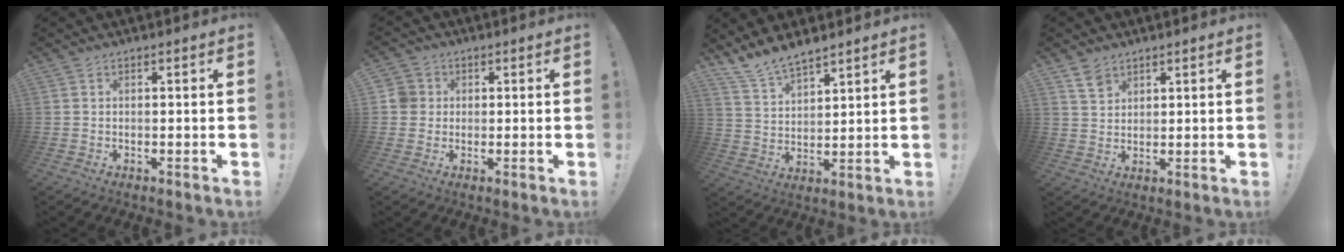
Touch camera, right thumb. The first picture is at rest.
{"total": 4.8, "force": [0.5, 4.6, 1.3], "torque": [-0.030, 0.010, 0.011]}
{"total": 8.5, "force": [7.9, 2.4, 2.0], "torque": [-0.059, -0.054, 0.155]}
{"total": 5.0, "force": [3.5, 3.0, 1.8], "torque": [-0.028, -0.016, 0.068]}